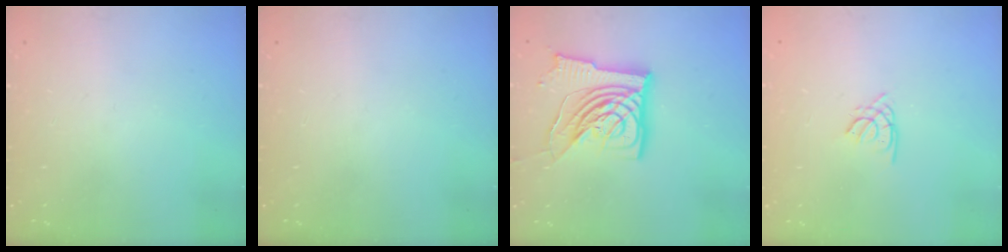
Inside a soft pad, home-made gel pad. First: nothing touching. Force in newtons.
{"total": 0.0}
{"total": 16.1, "press": 16.0, "slide": 1.8}
{"total": 1.4, "press": 1.4, "slide": 0.4}